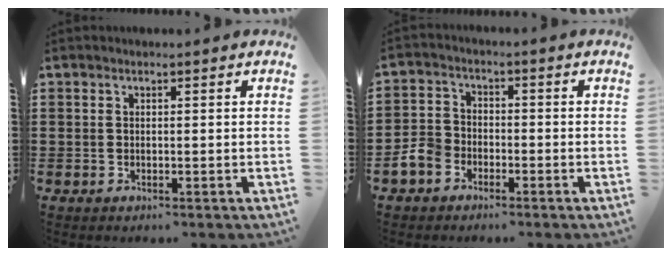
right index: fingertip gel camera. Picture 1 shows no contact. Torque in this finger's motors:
{"motor_torque": [0.24, 0.51, 0.18, 0.02]}